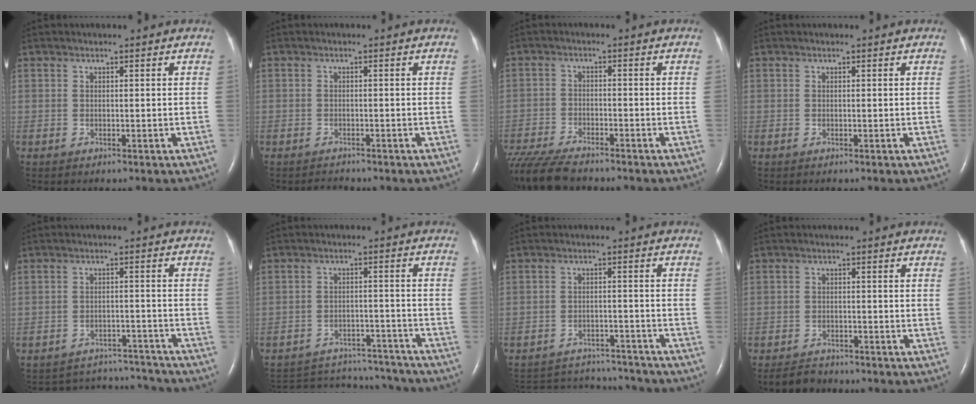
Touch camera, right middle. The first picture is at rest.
{"total": 1.1, "force": [-1.1, 0.2, -0.2], "torque": [-0.002, -0.005, -0.015]}
{"total": 10.7, "force": [-9.3, 1.9, 4.9], "torque": [-0.092, -0.022, -0.158]}
{"total": 0.0}
{"total": 10.0, "force": [-9.9, 1.7, -0.6], "torque": [0.006, 0.021, -0.133]}
{"total": 17.3, "force": [-16.5, 3.9, 3.6], "torque": [-0.088, 0.002, -0.222]}
{"total": 14.7, "force": [-14.1, 3.1, 2.9], "torque": [-0.068, 0.007, -0.191]}
{"total": 3.2, "force": [-3.0, 1.2, 0.3], "torque": [-0.015, -0.005, -0.050]}